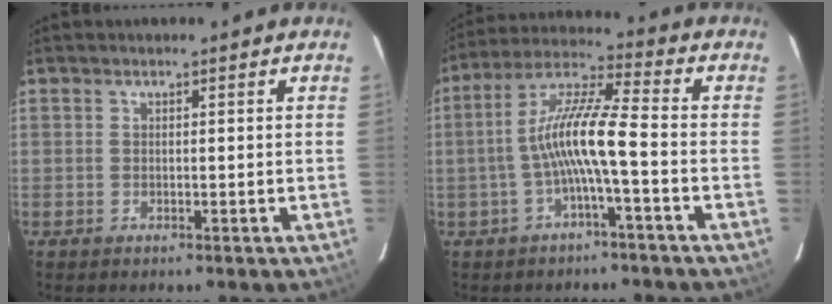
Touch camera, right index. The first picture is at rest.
{"total": 9.9, "force": [-2.6, 0.5, 9.5], "torque": [-0.200, 0.018, -0.048]}